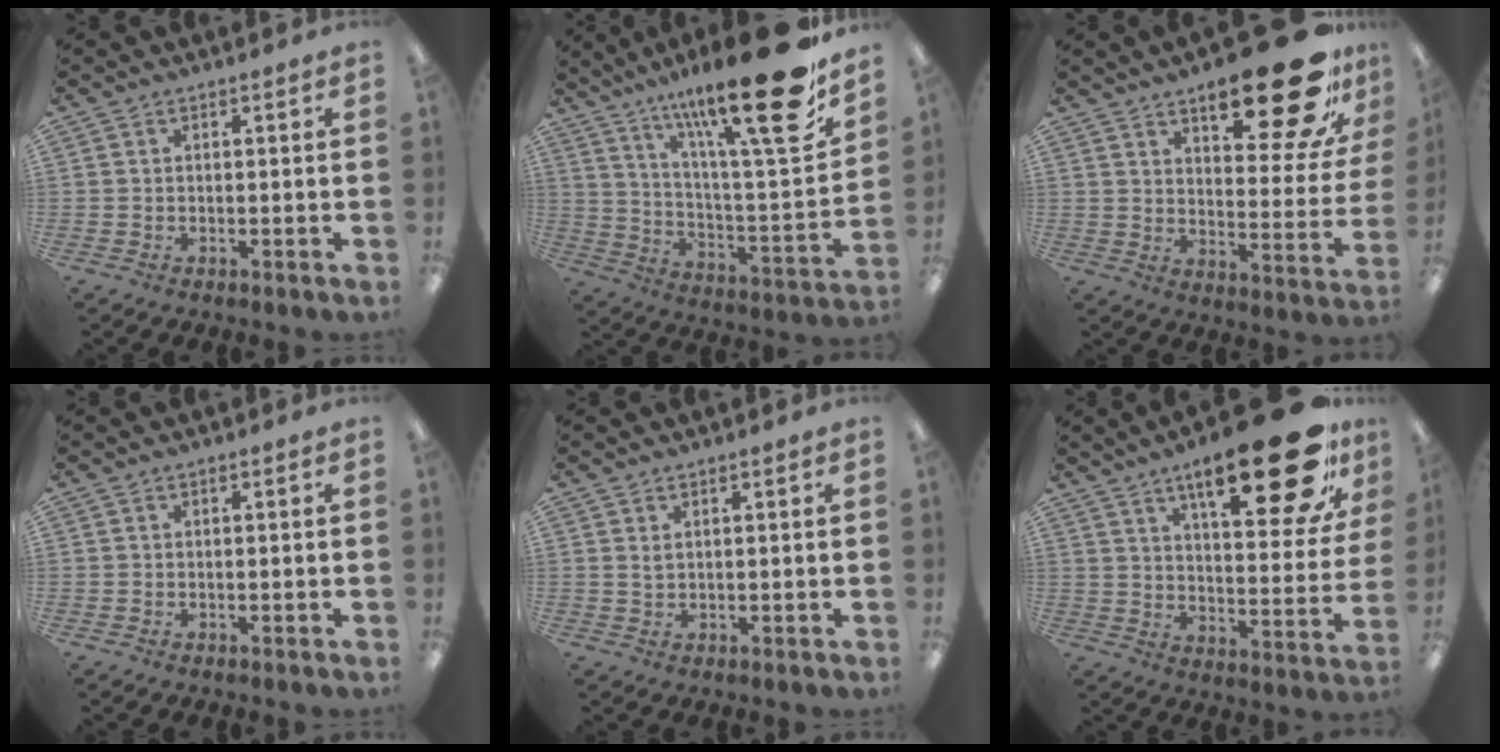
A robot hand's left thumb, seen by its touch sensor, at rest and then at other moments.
{"total": 25.3, "force": [17.4, 4.8, 17.7], "torque": [-0.272, -0.115, 0.276]}
{"total": 23.2, "force": [15.0, 8.0, 15.8], "torque": [-0.209, -0.096, 0.240]}
{"total": 0.0}
{"total": 1.5, "force": [1.0, 0.7, 0.9], "torque": [-0.020, 0.001, 0.018]}
{"total": 26.1, "force": [15.3, 8.2, 19.5], "torque": [-0.277, -0.088, 0.240]}